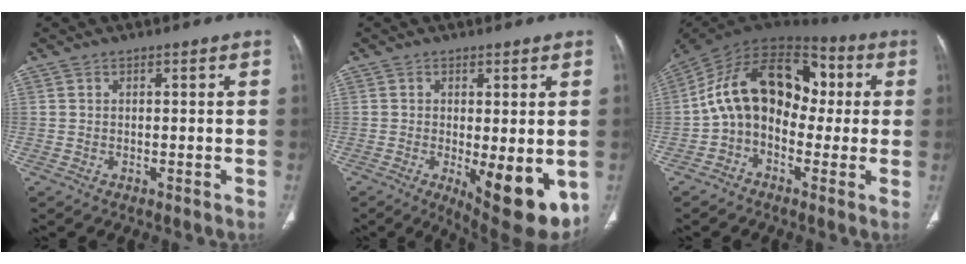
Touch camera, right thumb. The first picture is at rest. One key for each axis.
{"total": 12.1, "fx": -2.9, "fy": 4.3, "fz": 10.9, "tx": -0.138, "ty": -0.025, "tz": -0.027}
{"total": 17.1, "fx": 0.4, "fy": 11.9, "fz": 12.3, "tx": -0.171, "ty": 0.052, "tz": -0.010}